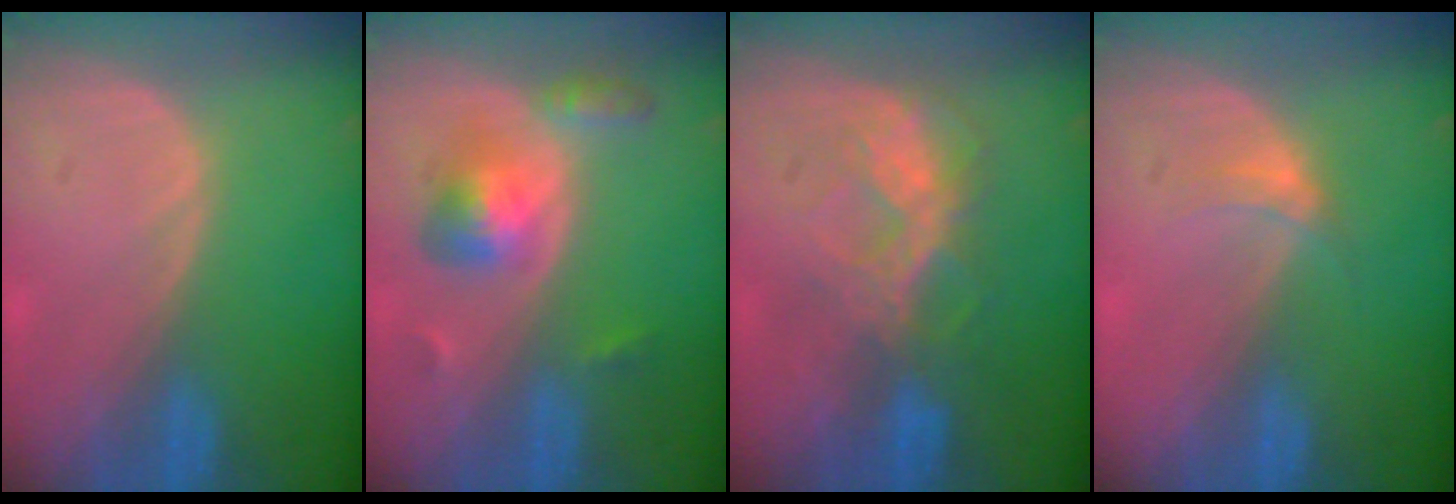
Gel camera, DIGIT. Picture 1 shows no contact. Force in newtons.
{"total": 5.5, "press": 5.5, "slide": 0.2}
{"total": 6.5, "press": 6.5, "slide": 0.4}
{"total": 2.3, "press": 1.9, "slide": 1.3}